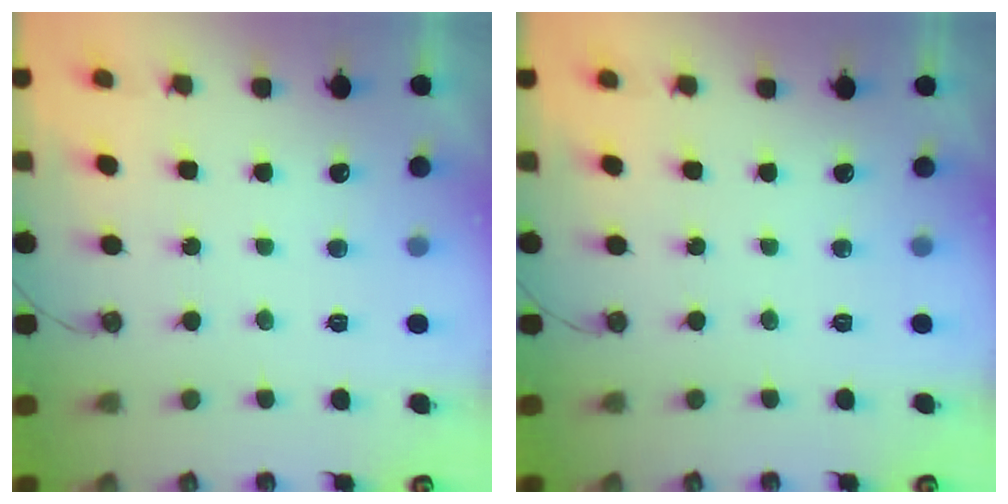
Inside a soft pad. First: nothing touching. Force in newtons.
{"total": 0.0}